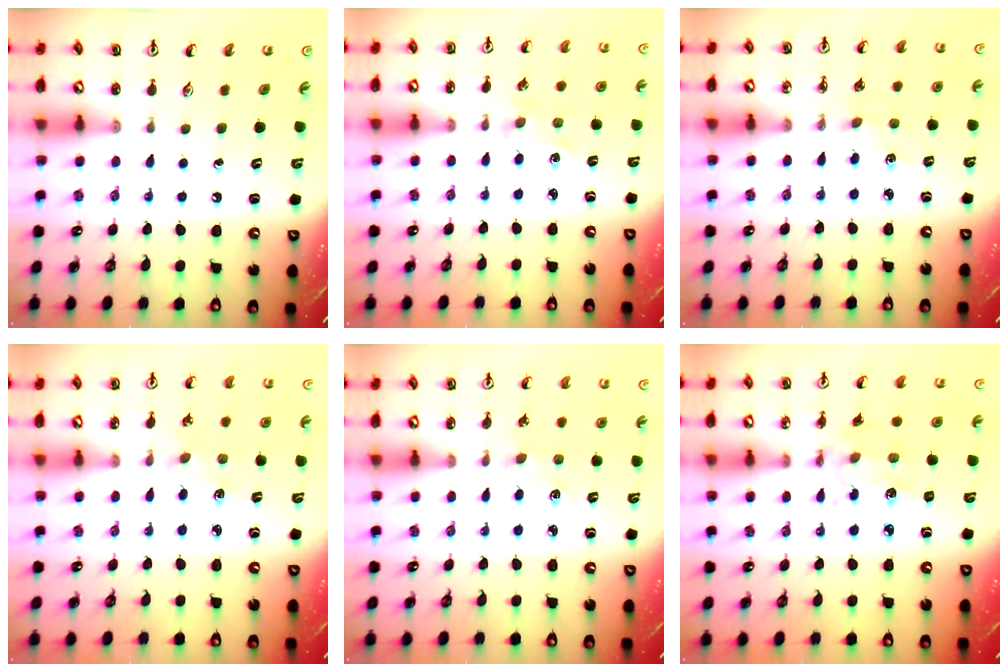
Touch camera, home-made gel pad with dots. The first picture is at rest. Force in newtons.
{"total": 1.4, "press": 1.4, "slide": 0.3}
{"total": 2.8, "press": 2.8, "slide": 0.3}
{"total": 1.2, "press": 1.2, "slide": 0.2}
{"total": 1.9, "press": 1.9, "slide": 0.2}
{"total": 6.6, "press": 6.5, "slide": 1.5}